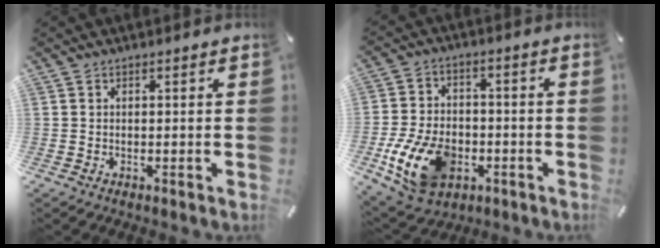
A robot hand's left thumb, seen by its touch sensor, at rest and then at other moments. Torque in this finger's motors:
{"motor_torque": [0.17, 1.31, 0.62, 0.41, 0.51]}